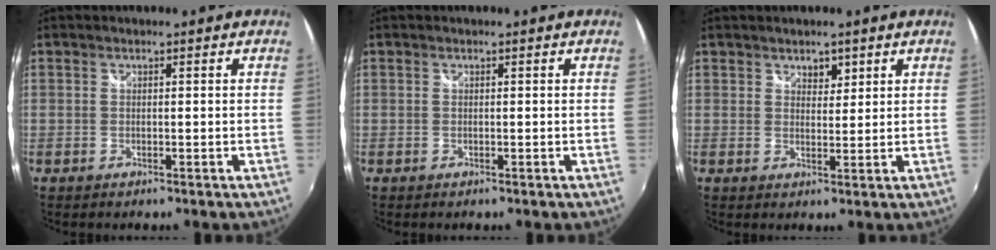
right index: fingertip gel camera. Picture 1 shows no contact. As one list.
[{"total": 0.0}, {"total": 2.3, "force": [1.5, 1.5, 0.8], "torque": [-0.007, 0.002, 0.026]}]